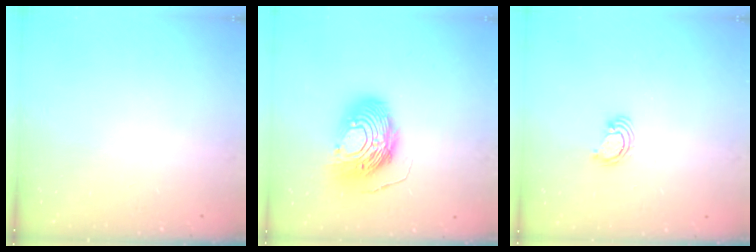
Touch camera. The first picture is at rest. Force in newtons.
{"total": 14.5, "press": 14.4, "slide": 1.5}
{"total": 2.5, "press": 2.5, "slide": 0.2}